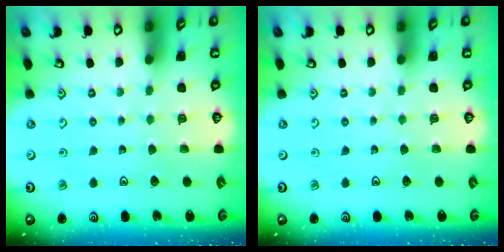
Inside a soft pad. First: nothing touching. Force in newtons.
{"total": 0.0}